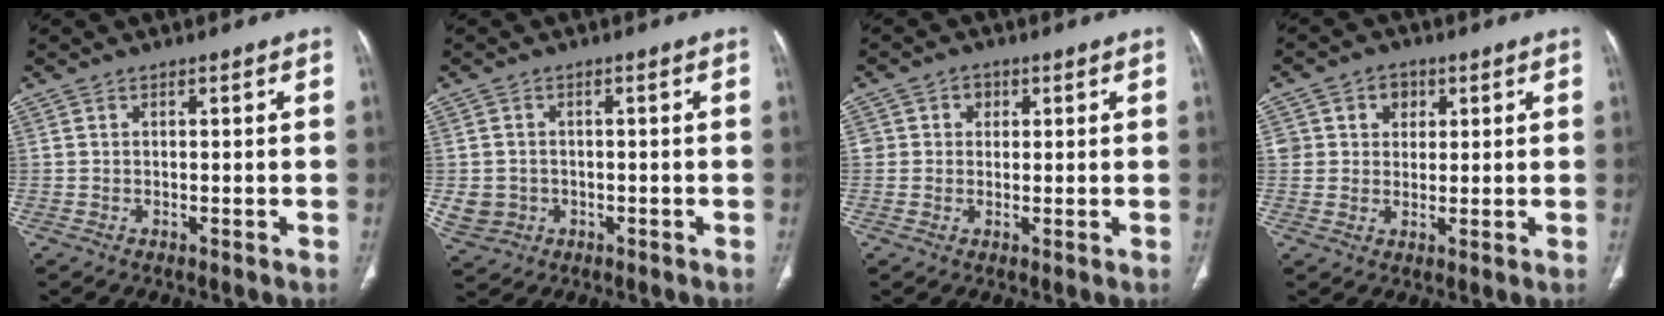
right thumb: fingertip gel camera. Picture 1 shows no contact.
{"total": 4.7, "force": [-0.8, 4.4, 1.7], "torque": [-0.029, 0.006, -0.003]}
{"total": 3.1, "force": [0.9, 2.9, 0.7], "torque": [0.011, 0.001, 0.011]}
{"total": 5.3, "force": [1.9, 4.6, 1.7], "torque": [0.006, -0.003, 0.029]}